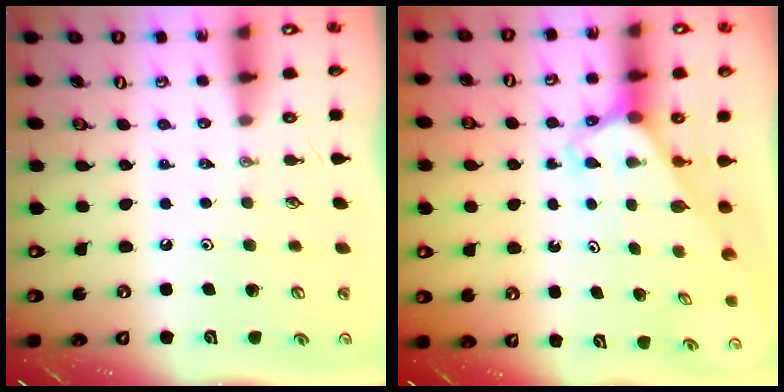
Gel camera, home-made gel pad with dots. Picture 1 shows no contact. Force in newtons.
{"total": 2.7, "press": 2.7, "slide": 0.2}